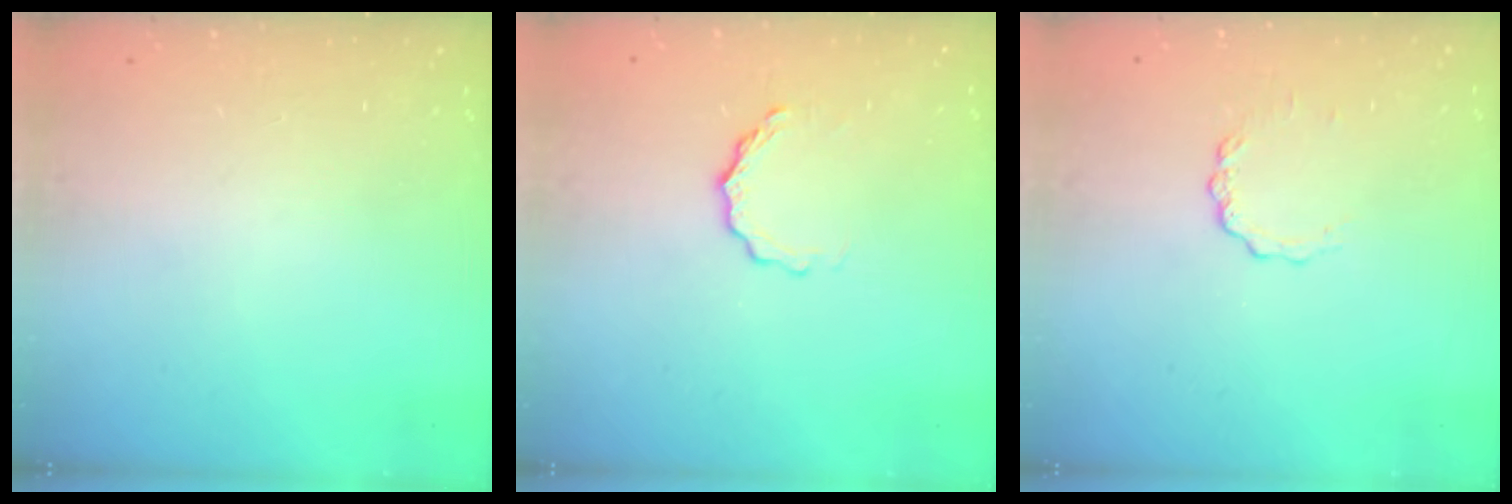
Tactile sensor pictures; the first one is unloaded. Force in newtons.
{"total": 6.6, "press": 6.6, "slide": 0.6}
{"total": 2.8, "press": 2.8, "slide": 0.3}